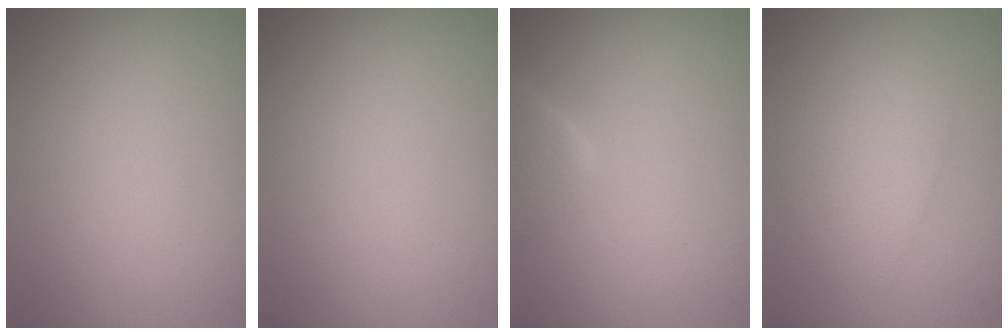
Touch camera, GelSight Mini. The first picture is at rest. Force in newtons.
{"total": 0.0}
{"total": 2.8, "press": 2.8, "slide": 0.3}
{"total": 3.0, "press": 3.0, "slide": 0.1}